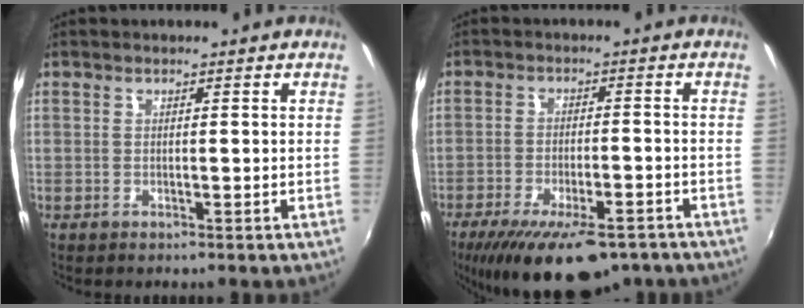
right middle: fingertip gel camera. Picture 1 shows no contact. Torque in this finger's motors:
{"motor_torque": [1.27, -0.87, 0.45, 0.21]}